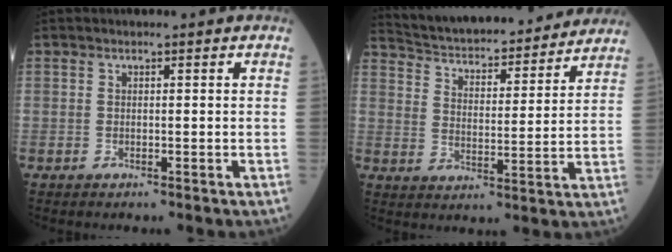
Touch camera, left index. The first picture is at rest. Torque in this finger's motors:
{"motor_torque": [-0.01, -1.01, 0.22, 0.10]}